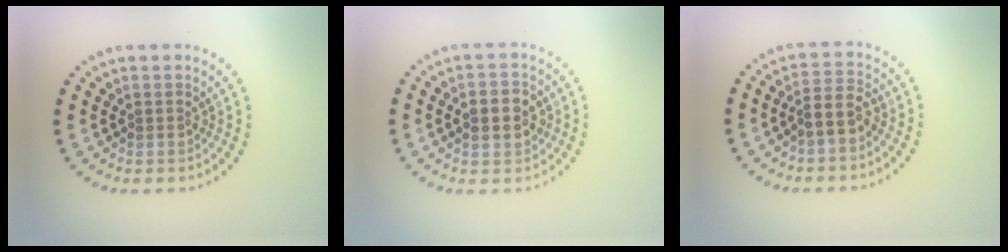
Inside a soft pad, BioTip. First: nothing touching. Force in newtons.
{"total": 3.9, "press": 3.9, "slide": 0.2}
{"total": 2.5, "press": 2.3, "slide": 1.1}